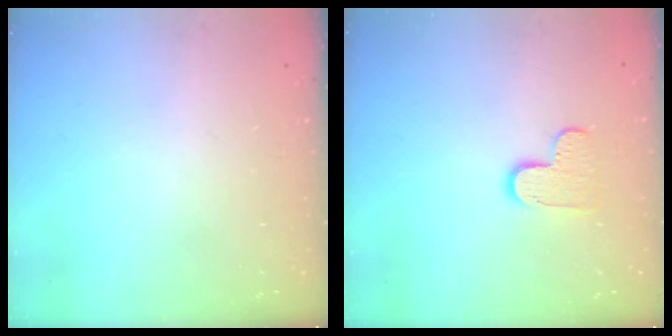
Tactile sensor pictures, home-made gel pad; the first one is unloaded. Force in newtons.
{"total": 7.0, "press": 7.0, "slide": 0.3}